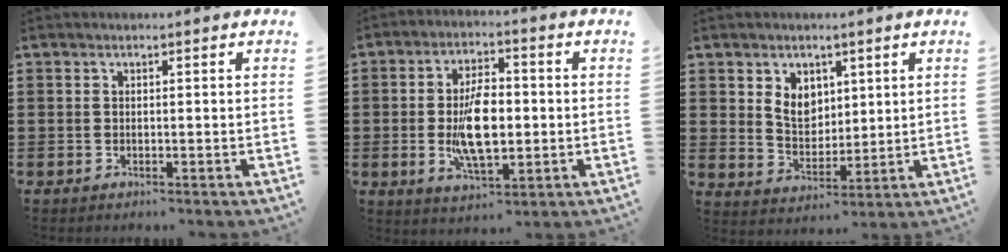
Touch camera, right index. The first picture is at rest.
{"total": 9.8, "force": [-0.8, 4.7, 8.5], "torque": [-0.160, -0.003, -0.021]}
{"total": 5.3, "force": [2.0, 4.2, 2.5], "torque": [-0.059, 0.009, 0.035]}